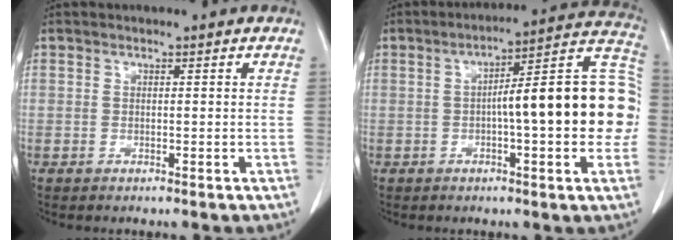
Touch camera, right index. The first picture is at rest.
{"total": 18.0, "force": [-0.7, 3.1, 17.7], "torque": [-0.224, 0.043, -0.009]}